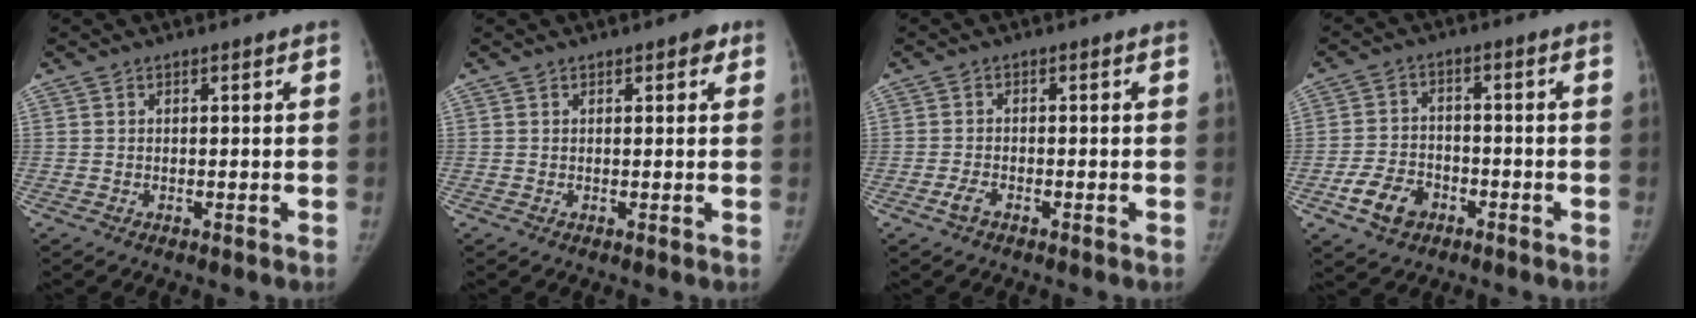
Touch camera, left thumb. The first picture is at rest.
{"total": 1.9, "force": [1.0, 0.9, 1.3], "torque": [-0.007, 0.000, 0.009]}
{"total": 2.0, "force": [-1.3, 0.9, 1.1], "torque": [-0.027, 0.006, -0.027]}
{"total": 7.6, "force": [-3.9, 5.4, 3.6], "torque": [-0.054, 0.021, -0.067]}